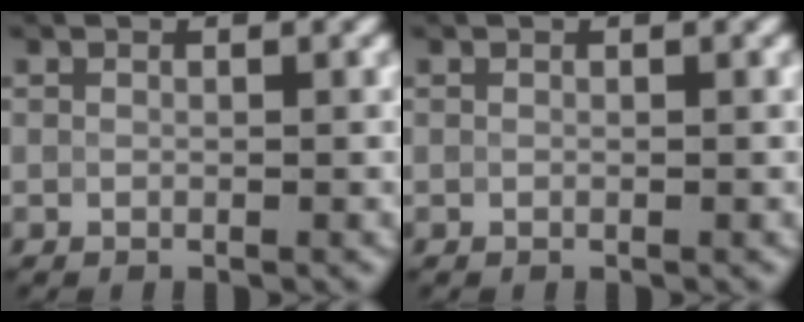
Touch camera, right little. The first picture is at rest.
{"total": 0.0}